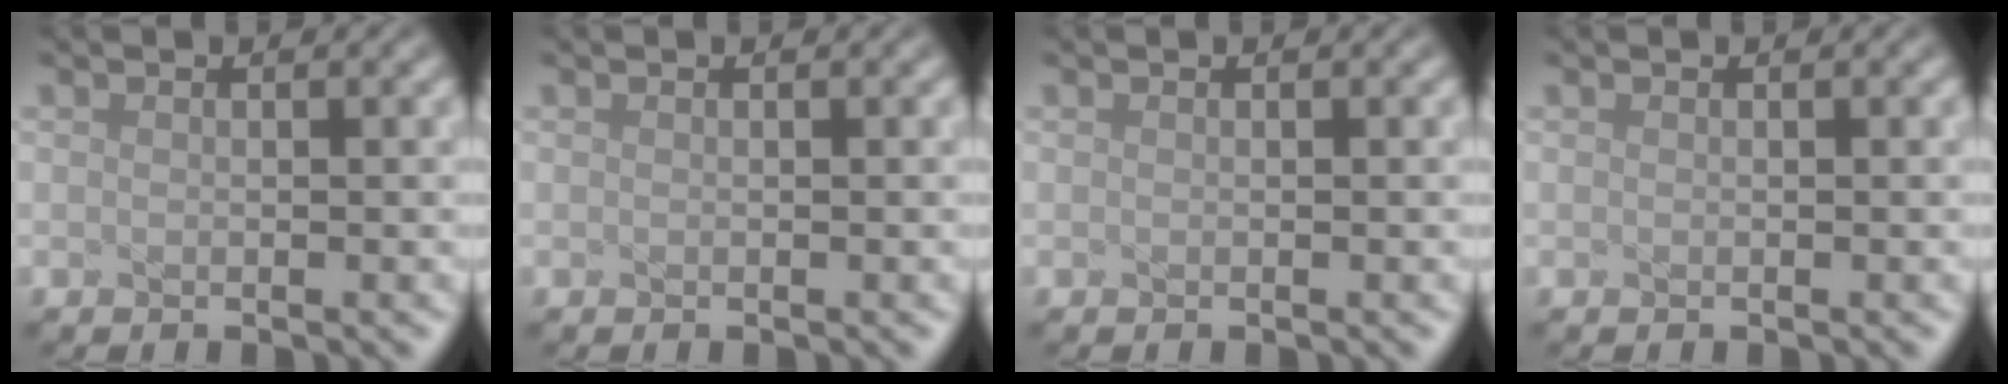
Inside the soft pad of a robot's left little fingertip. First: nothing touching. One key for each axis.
{"total": 0.0}
{"total": 0.0}
{"total": 0.0}